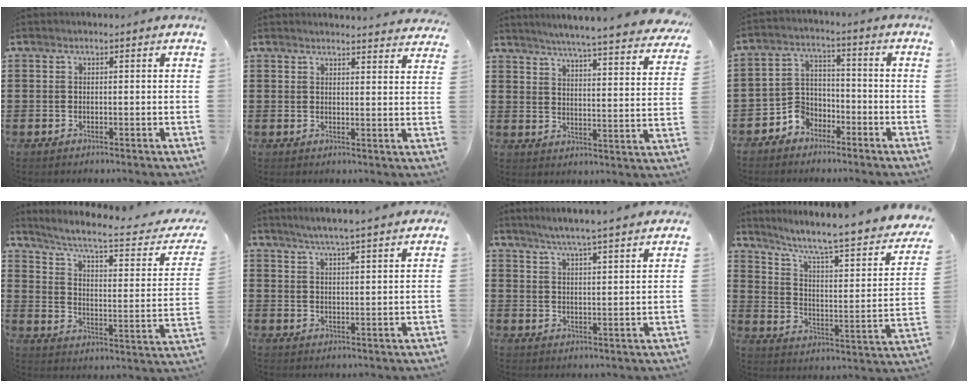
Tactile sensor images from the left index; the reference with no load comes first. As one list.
[{"total": 2.8, "force": [2.8, -0.3, 0.2], "torque": [-0.004, -0.016, 0.052]}, {"total": 4.5, "force": [4.0, -0.8, 1.8], "torque": [-0.056, -0.038, 0.062]}, {"total": 4.8, "force": [-3.7, 3.1, 0.5], "torque": [-0.026, 0.007, -0.076]}, {"total": 7.1, "force": [5.4, 0.4, 4.6], "torque": [-0.110, -0.035, 0.084]}, {"total": 4.2, "force": [3.7, -0.4, 1.9], "torque": [-0.048, -0.014, 0.065]}, {"total": 4.7, "force": [4.2, -0.6, 1.9], "torque": [-0.051, -0.019, 0.072]}, {"total": 7.0, "force": [5.0, 0.6, 4.8], "torque": [-0.107, -0.044, 0.072]}]